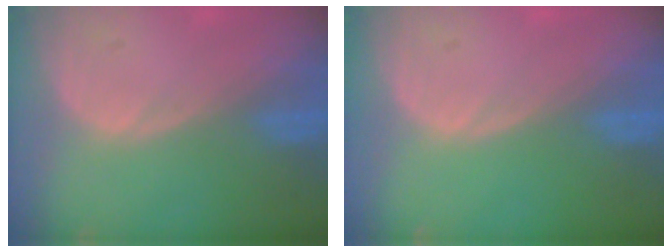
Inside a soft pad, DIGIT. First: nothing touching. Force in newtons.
{"total": 0.0}